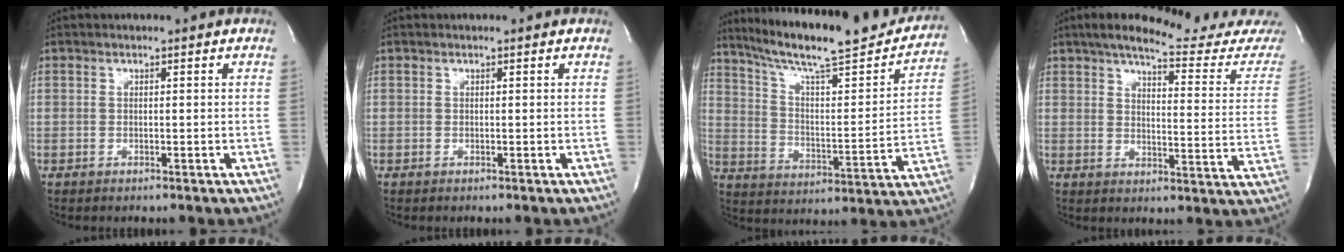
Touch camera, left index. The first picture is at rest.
{"total": 0.0}
{"total": 24.8, "force": [21.6, 2.8, 11.7], "torque": [-0.186, -0.030, 0.306]}
{"total": 18.8, "force": [17.2, 0.9, 7.5], "torque": [-0.097, -0.064, 0.208]}